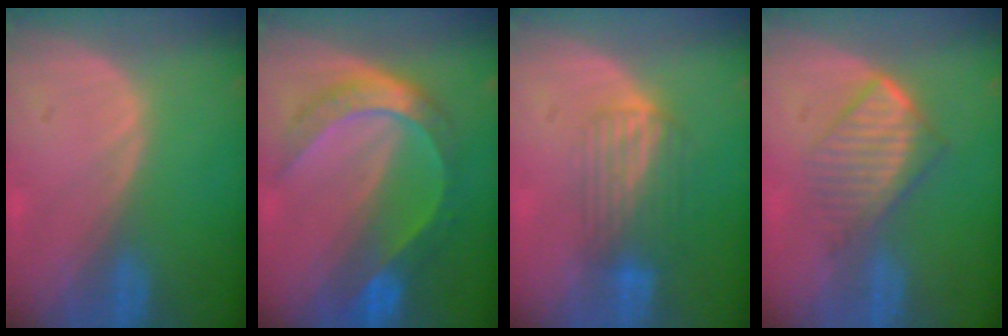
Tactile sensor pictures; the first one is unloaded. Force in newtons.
{"total": 8.3, "press": 8.2, "slide": 0.8}
{"total": 6.8, "press": 5.7, "slide": 3.6}
{"total": 7.0, "press": 6.0, "slide": 3.6}